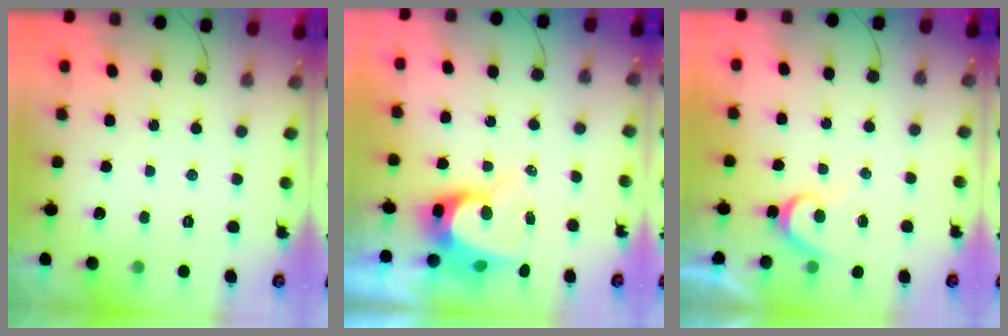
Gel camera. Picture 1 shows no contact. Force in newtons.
{"total": 8.7, "press": 8.6, "slide": 0.8}
{"total": 5.1, "press": 5.1, "slide": 0.5}